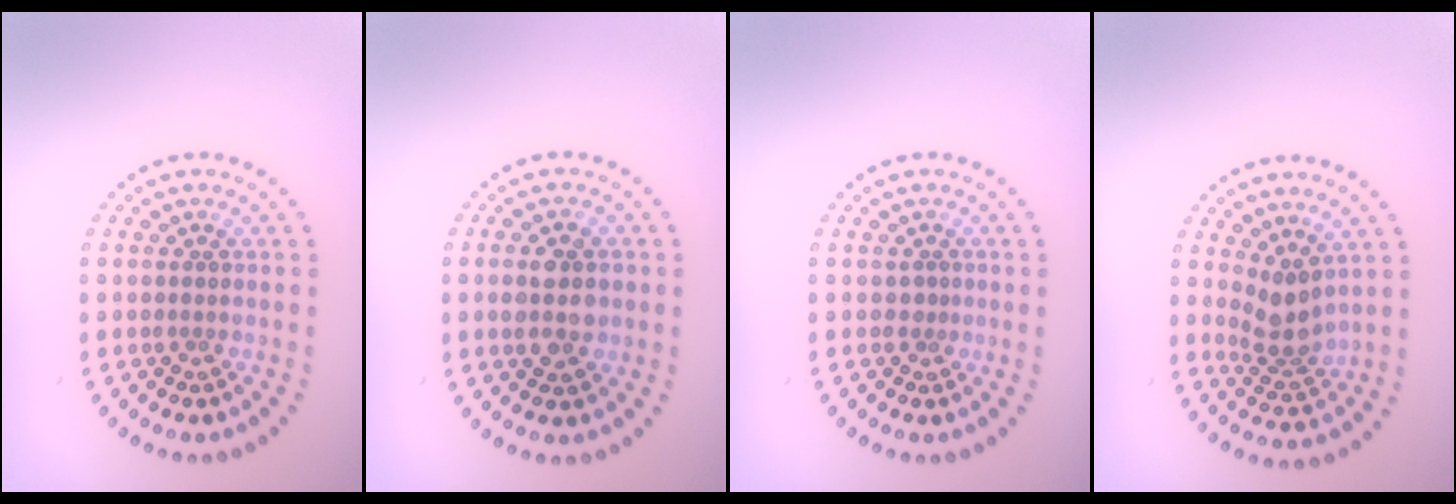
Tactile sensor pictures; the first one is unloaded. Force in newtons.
{"total": 3.7, "press": 3.7, "slide": 0.1}
{"total": 0.6, "press": 0.3, "slide": 0.5}
{"total": 2.9, "press": 2.2, "slide": 1.9}